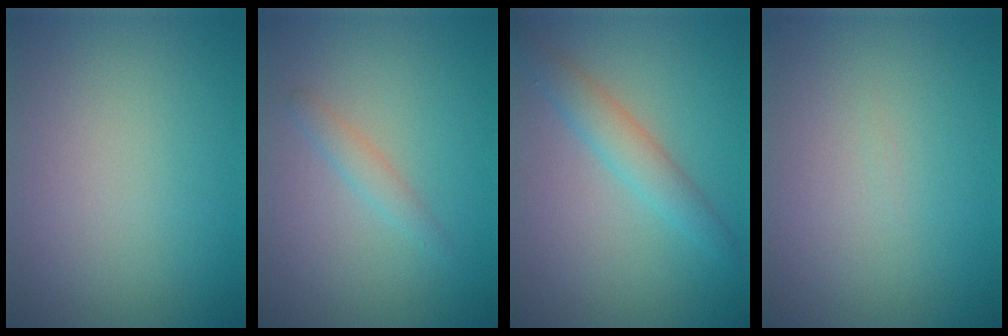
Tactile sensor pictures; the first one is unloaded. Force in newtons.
{"total": 1.4, "press": 1.4, "slide": 0.0}
{"total": 2.8, "press": 2.8, "slide": 0.0}
{"total": 0.0}